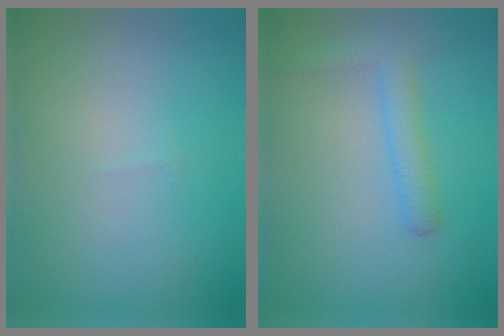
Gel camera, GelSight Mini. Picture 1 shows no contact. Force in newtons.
{"total": 2.5, "press": 2.5, "slide": 0.0}